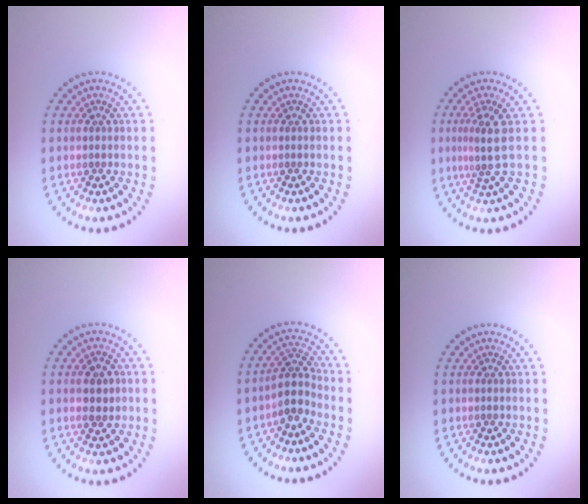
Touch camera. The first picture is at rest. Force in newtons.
{"total": 0.0}
{"total": 2.6, "press": 1.8, "slide": 1.8}
{"total": 1.8, "press": 1.8, "slide": 0.1}
{"total": 2.8, "press": 2.3, "slide": 1.6}
{"total": 0.0}